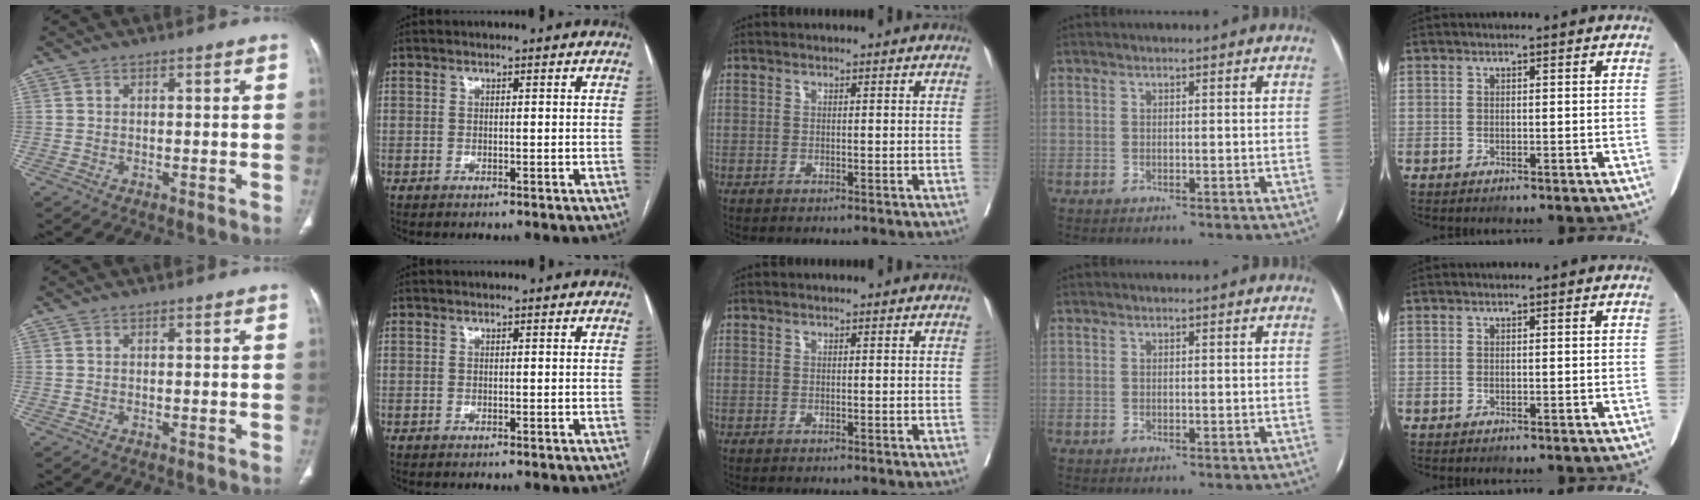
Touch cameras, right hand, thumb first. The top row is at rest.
{}